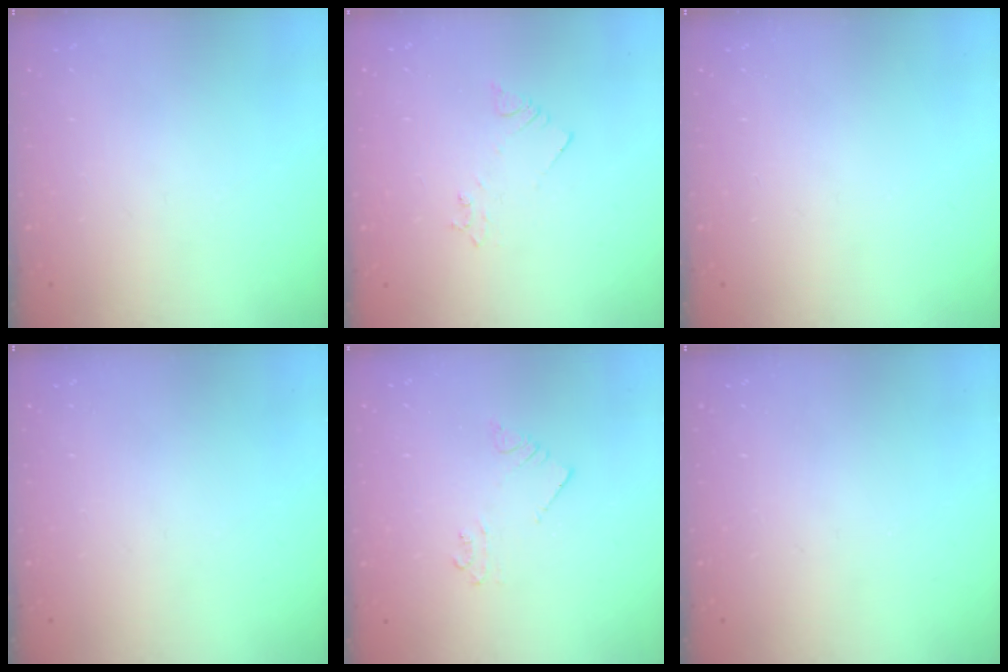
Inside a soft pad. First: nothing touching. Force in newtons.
{"total": 2.1, "press": 2.1, "slide": 0.3}
{"total": 0.0}
{"total": 0.0}
{"total": 2.5, "press": 2.5, "slide": 0.2}
{"total": 0.0}